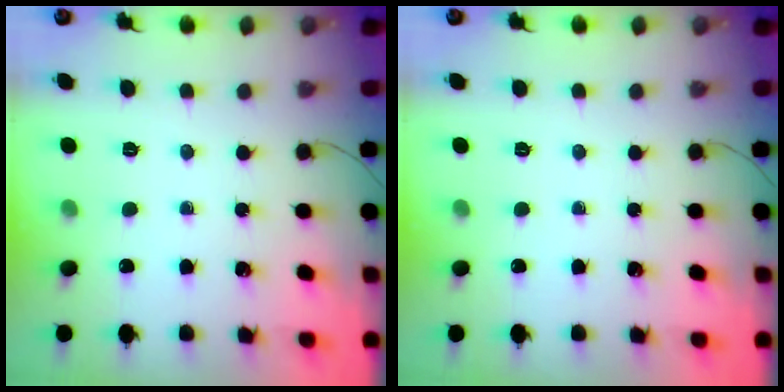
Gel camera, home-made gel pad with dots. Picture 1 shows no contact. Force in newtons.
{"total": 0.0}